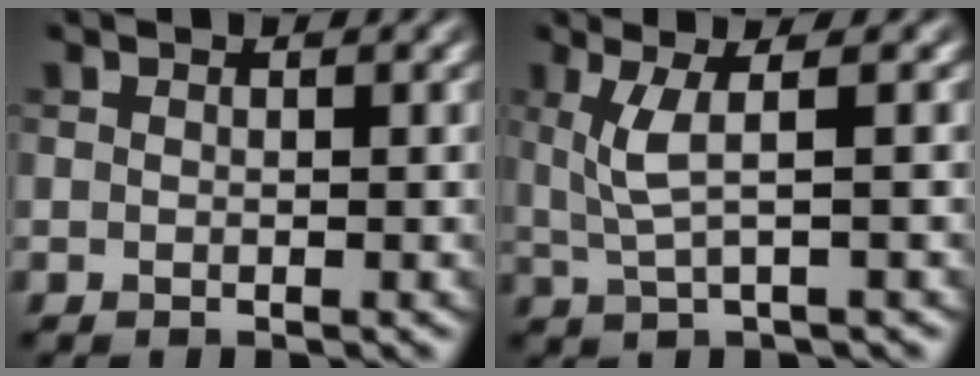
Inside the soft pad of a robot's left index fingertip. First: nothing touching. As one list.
[{"total": 3.2, "force": [0.6, 0.5, 3.1], "torque": [-0.067, 0.001, 0.014]}]